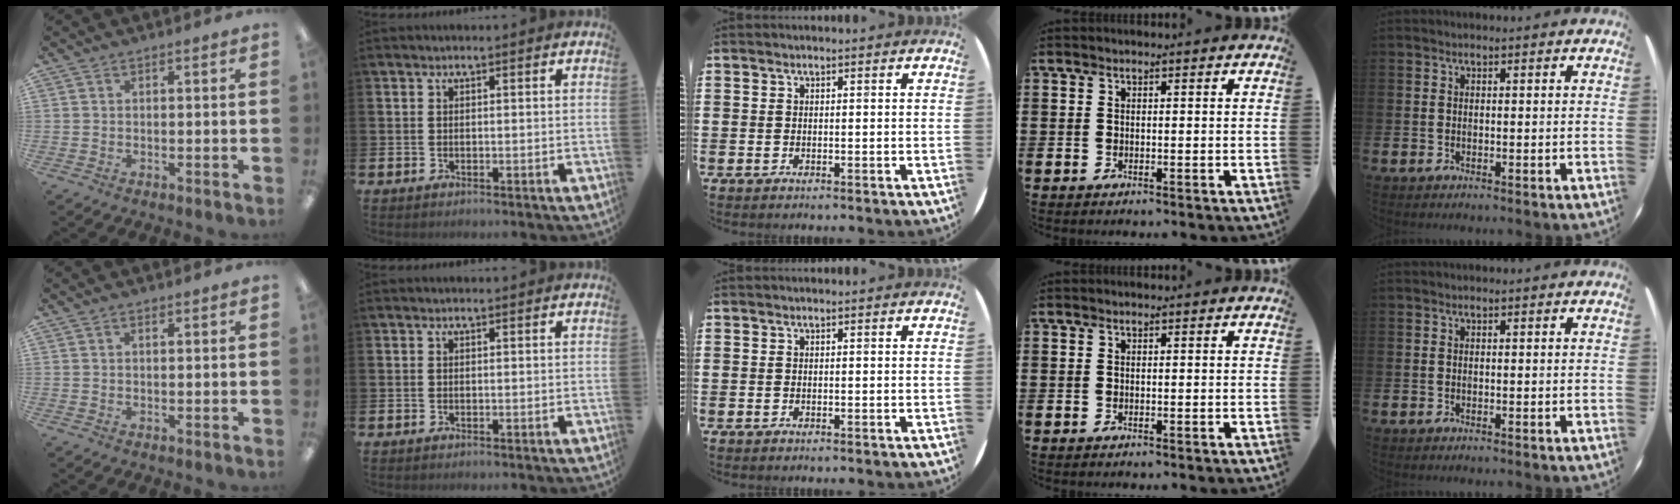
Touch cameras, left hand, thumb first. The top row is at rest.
{"thumb": {"total": 0.5, "force": [0.4, 0.2, 0.3], "torque": [0.000, -0.002, 0.005]}}